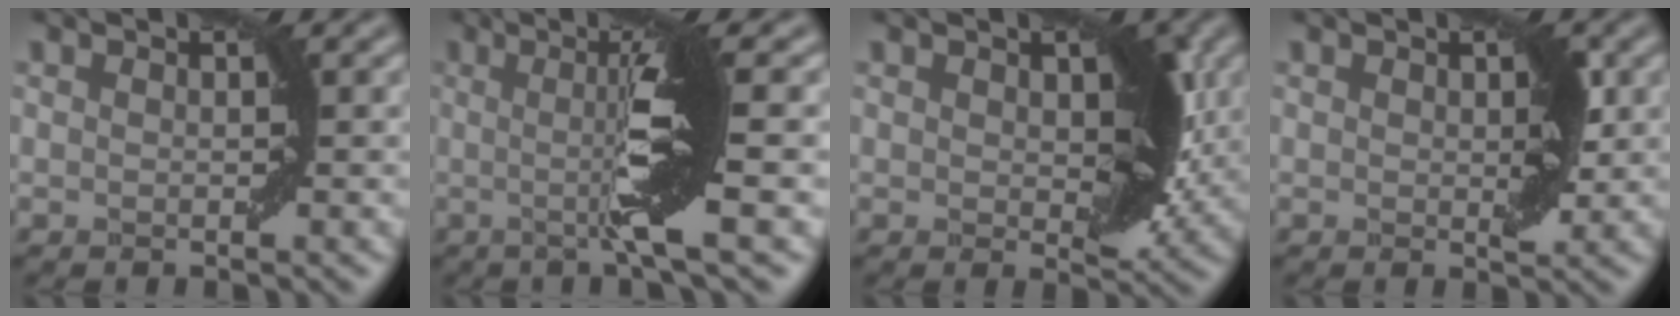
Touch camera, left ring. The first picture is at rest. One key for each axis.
{"total": 6.4, "fx": 0.1, "fy": 0.6, "fz": 6.4, "tx": -0.109, "ty": -0.002, "tz": -0.002}
{"total": 5.0, "fx": 0.5, "fy": 2.9, "fz": 4.1, "tx": -0.054, "ty": -0.006, "tz": 0.014}
{"total": 1.9, "fx": 0.2, "fy": 0.9, "fz": 1.7, "tx": -0.023, "ty": -0.003, "tz": 0.007}